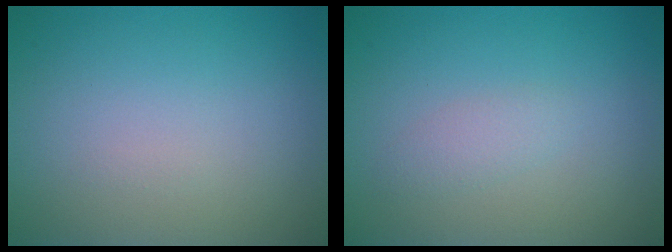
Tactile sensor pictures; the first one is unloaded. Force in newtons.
{"total": 1.3, "press": 1.3, "slide": 0.1}